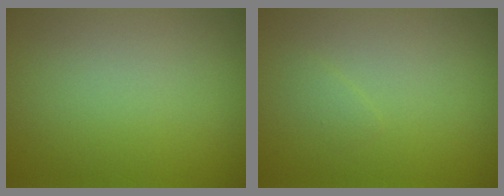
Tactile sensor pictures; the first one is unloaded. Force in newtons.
{"total": 0.7, "press": 0.7, "slide": 0.1}